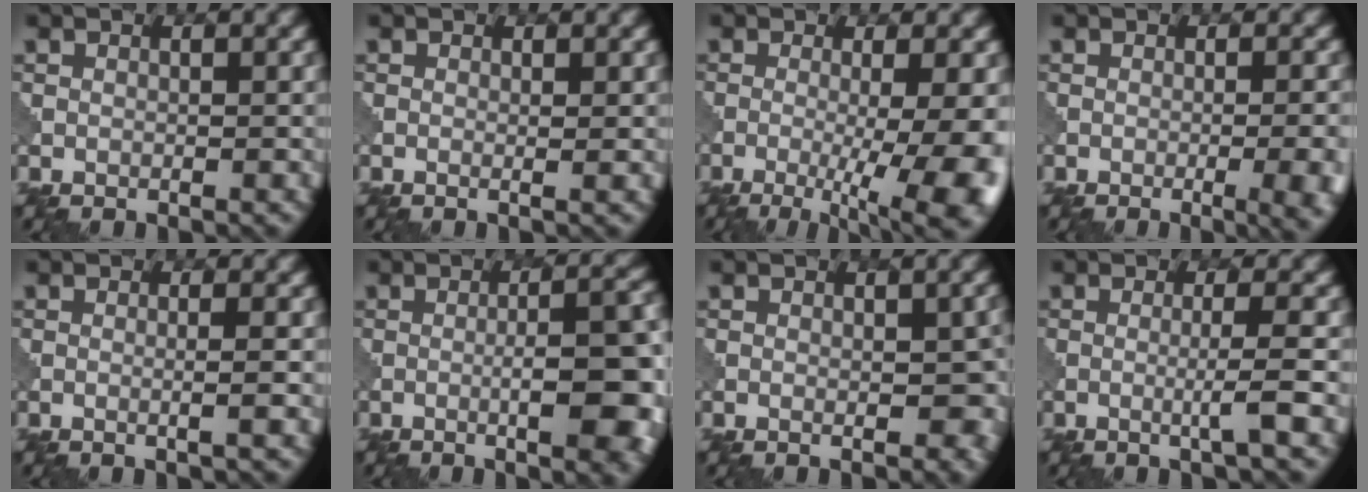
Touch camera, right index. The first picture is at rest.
{"total": 1.0, "force": [0.1, 0.3, 0.9], "torque": [-0.012, -0.002, -0.001]}
{"total": 11.1, "force": [-2.5, 3.6, 10.2], "torque": [-0.113, -0.004, -0.030]}
{"total": 9.2, "force": [-2.6, 4.5, 7.5], "torque": [-0.034, 0.006, -0.018]}
{"total": 2.0, "force": [0.0, 0.7, 1.9], "torque": [-0.019, 0.000, -0.014]}
{"total": 9.3, "force": [-2.2, 2.4, 8.8], "torque": [-0.114, 0.003, -0.027]}
{"total": 3.2, "force": [-0.6, 1.5, 2.8], "torque": [-0.028, 0.000, -0.006]}
{"total": 2.8, "force": [-0.5, 0.2, 2.7], "torque": [-0.043, 0.002, -0.019]}